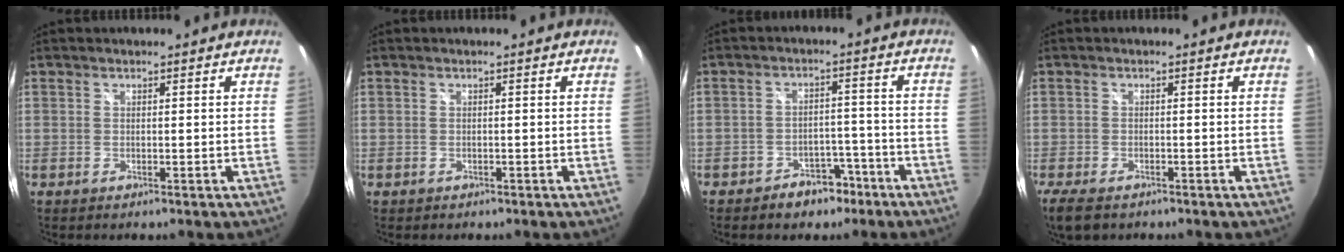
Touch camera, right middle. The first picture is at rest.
{"total": 0.7, "force": [-0.4, 0.5, 0.1], "torque": [-0.004, -0.001, -0.005]}
{"total": 6.7, "force": [-4.8, 4.1, 2.1], "torque": [-0.045, 0.020, -0.058]}
{"total": 5.7, "force": [-4.2, 2.4, 3.1], "torque": [-0.076, -0.024, -0.077]}